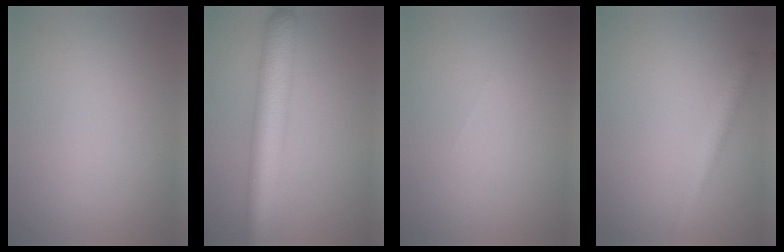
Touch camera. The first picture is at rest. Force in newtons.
{"total": 6.9, "press": 6.9, "slide": 0.2}
{"total": 0.0}
{"total": 2.2, "press": 2.2, "slide": 0.0}